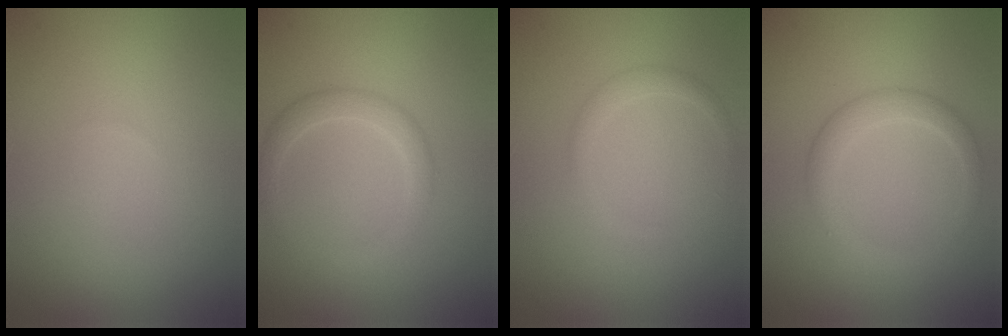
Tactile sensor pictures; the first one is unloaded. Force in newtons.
{"total": 2.1, "press": 2.1, "slide": 0.1}
{"total": 1.2, "press": 1.2, "slide": 0.0}
{"total": 2.3, "press": 2.3, "slide": 0.3}